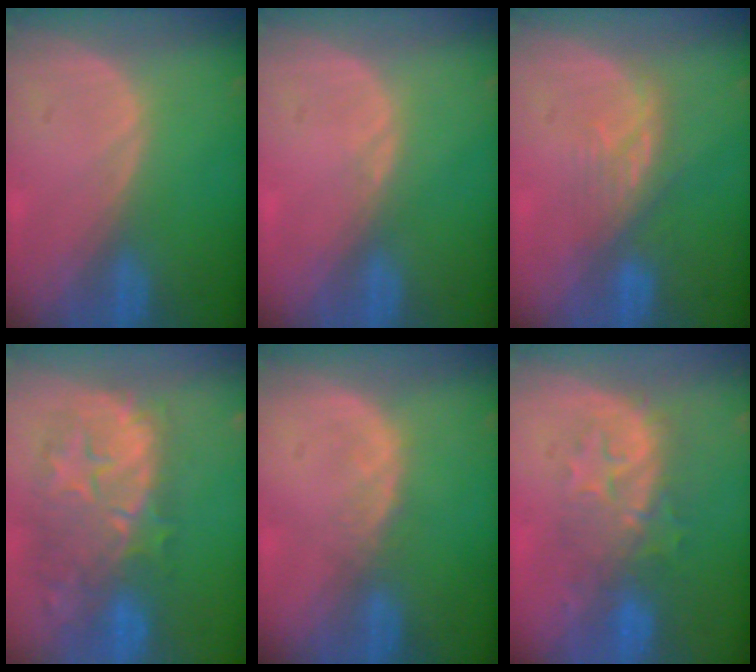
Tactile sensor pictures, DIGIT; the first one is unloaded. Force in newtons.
{"total": 0.5, "press": 0.5, "slide": 0.2}
{"total": 4.3, "press": 4.0, "slide": 1.4}
{"total": 11.3, "press": 10.4, "slide": 4.3}
{"total": 1.4, "press": 1.4, "slide": 0.2}
{"total": 8.0, "press": 7.9, "slide": 1.5}